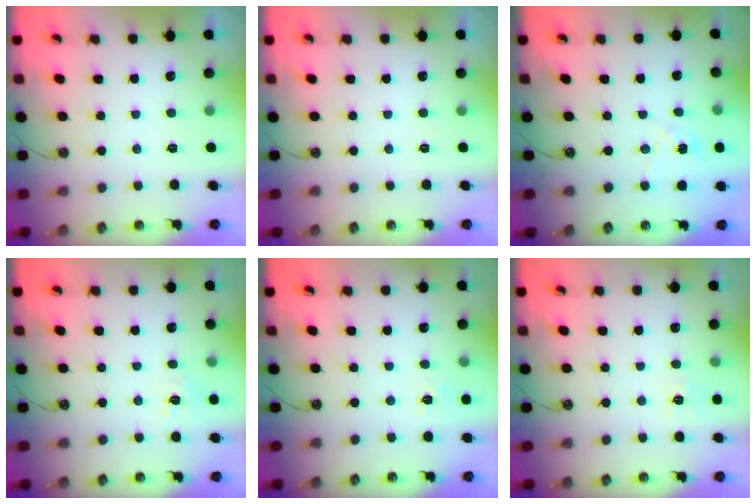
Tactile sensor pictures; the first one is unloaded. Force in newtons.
{"total": 0.0}
{"total": 2.9, "press": 2.8, "slide": 0.3}
{"total": 6.7, "press": 6.6, "slide": 0.6}
{"total": 5.0, "press": 4.9, "slide": 0.7}
{"total": 6.5, "press": 6.4, "slide": 0.6}